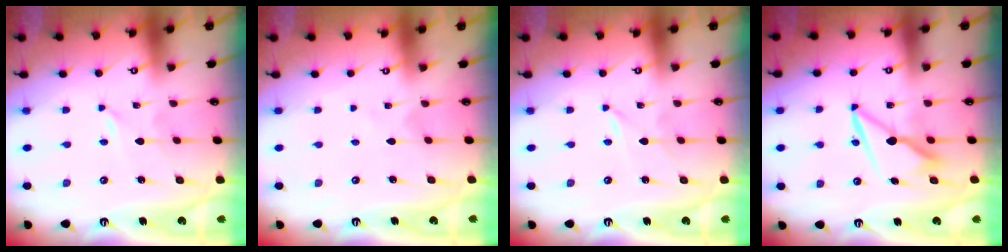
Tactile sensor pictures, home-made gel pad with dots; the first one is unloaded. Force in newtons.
{"total": 1.3, "press": 1.3, "slide": 0.2}
{"total": 0.0}
{"total": 8.1, "press": 7.9, "slide": 1.3}